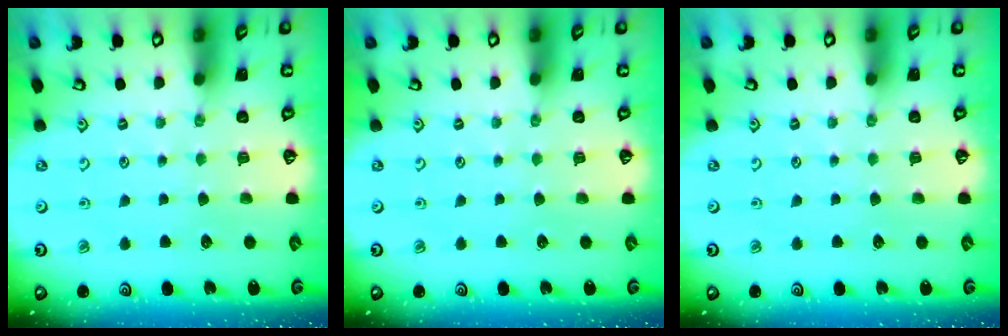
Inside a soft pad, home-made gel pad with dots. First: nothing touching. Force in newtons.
{"total": 0.0}
{"total": 0.0}